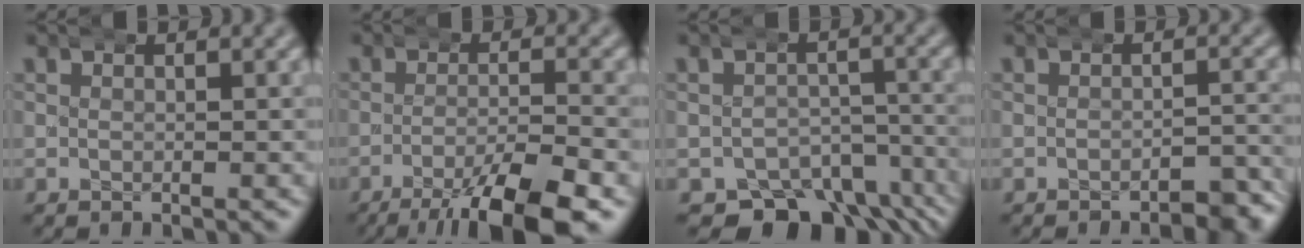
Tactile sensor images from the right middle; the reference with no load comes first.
{"total": 7.9, "force": [-4.7, 1.8, 6.0], "torque": [-0.090, -0.013, -0.067]}
{"total": 9.1, "force": [-6.5, 5.3, 3.5], "torque": [-0.047, -0.033, -0.094]}
{"total": 3.2, "force": [-2.8, 0.8, 1.3], "torque": [-0.018, 0.002, -0.048]}